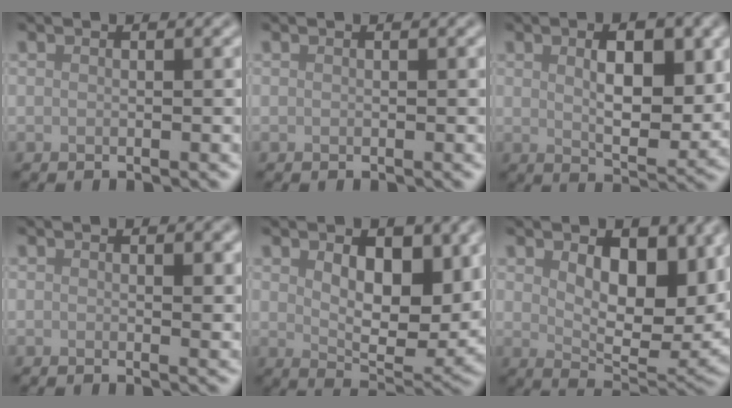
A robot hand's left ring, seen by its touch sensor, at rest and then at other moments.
{"total": 0.0}
{"total": 6.4, "force": [1.4, 2.9, 5.6], "torque": [-0.081, -0.004, 0.028]}
{"total": 1.3, "force": [0.5, 0.4, 1.1], "torque": [-0.012, -0.005, 0.009]}
{"total": 7.5, "force": [2.0, 4.1, 5.9], "torque": [-0.096, -0.017, 0.036]}
{"total": 8.9, "force": [2.5, 4.9, 6.9], "torque": [-0.110, -0.017, 0.044]}